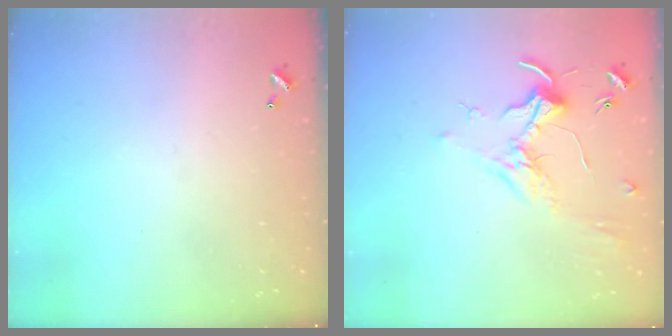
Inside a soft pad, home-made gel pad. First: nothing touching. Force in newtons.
{"total": 1.7, "press": 1.5, "slide": 0.7}